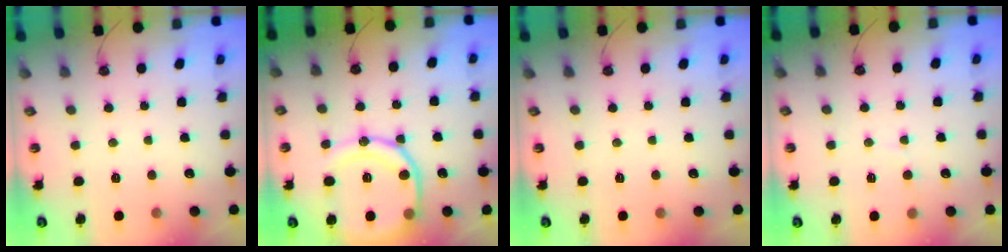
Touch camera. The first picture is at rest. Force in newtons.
{"total": 17.4, "press": 17.2, "slide": 2.1}
{"total": 0.0}
{"total": 3.7, "press": 3.7, "slide": 0.3}